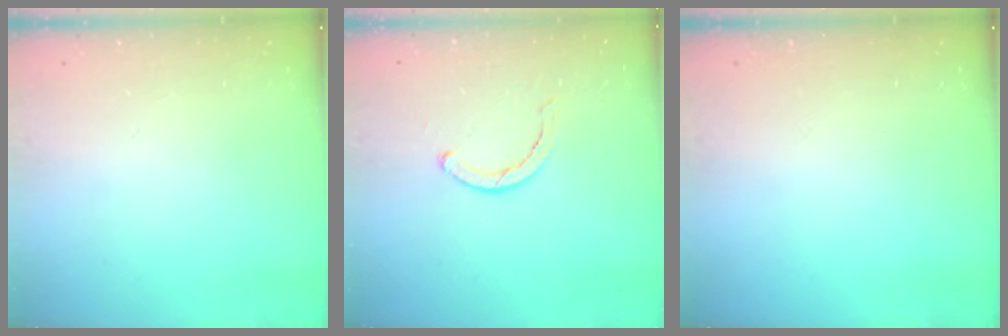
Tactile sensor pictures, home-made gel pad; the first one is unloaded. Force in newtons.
{"total": 2.8, "press": 2.8, "slide": 0.2}
{"total": 0.0}